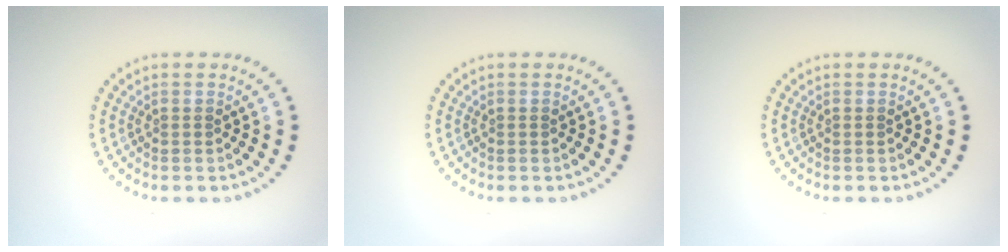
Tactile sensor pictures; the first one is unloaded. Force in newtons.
{"total": 0.0}
{"total": 0.0}